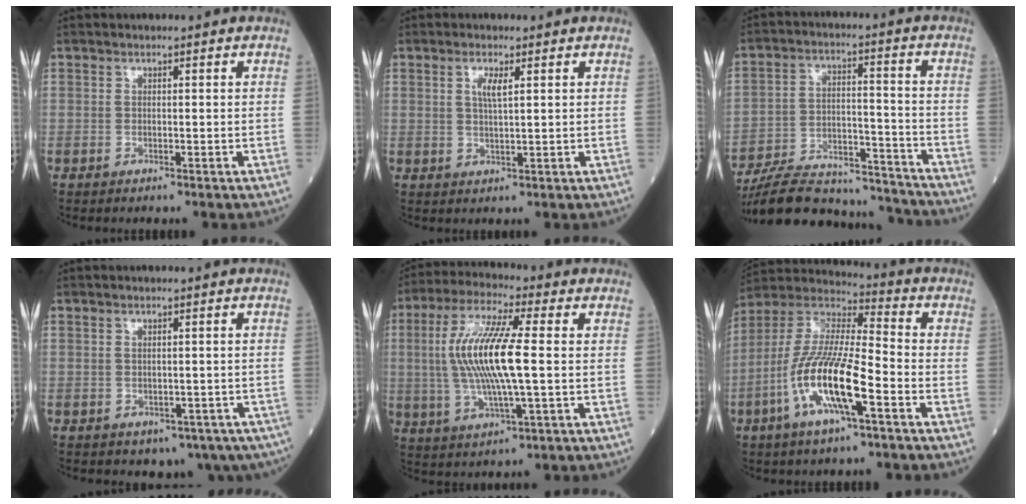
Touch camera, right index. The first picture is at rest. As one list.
[{"total": 2.7, "force": [1.1, 0.4, 2.5], "torque": [-0.053, -0.001, 0.019]}, {"total": 20.2, "force": [-19.1, 3.7, 5.6], "torque": [-0.115, 0.012, -0.292]}, {"total": 6.8, "force": [-4.3, 4.2, 3.2], "torque": [-0.018, 0.007, -0.053]}, {"total": 13.4, "force": [0.4, 2.1, 13.2], "torque": [-0.277, 0.007, 0.005]}, {"total": 15.1, "force": [-5.5, 2.7, 13.8], "torque": [-0.284, -0.006, -0.108]}]